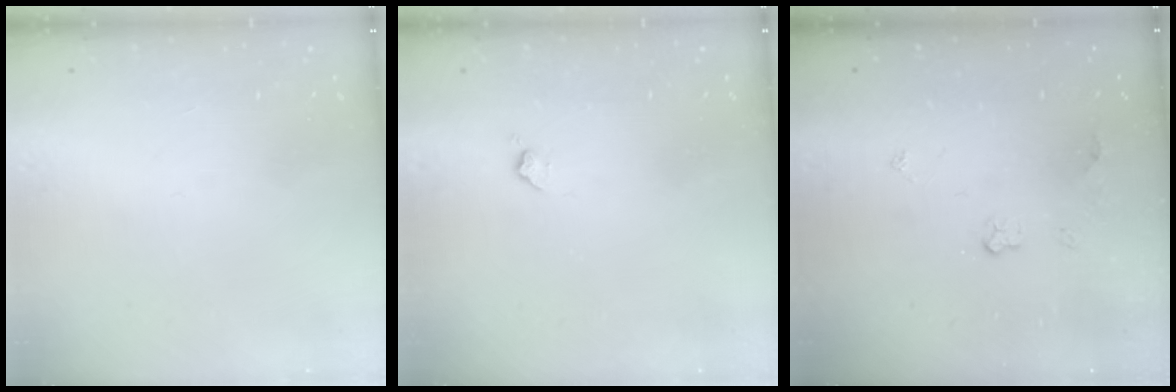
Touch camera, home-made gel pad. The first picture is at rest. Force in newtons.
{"total": 4.1, "press": 4.0, "slide": 0.5}
{"total": 3.7, "press": 3.7, "slide": 0.5}